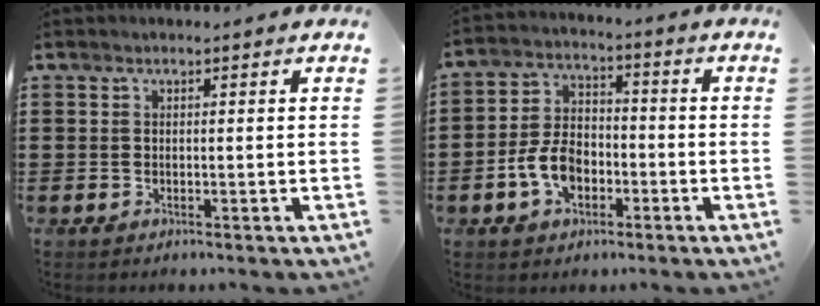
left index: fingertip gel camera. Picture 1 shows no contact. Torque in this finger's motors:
{"motor_torque": [1.29, 0.31, 0.45, 0.09]}